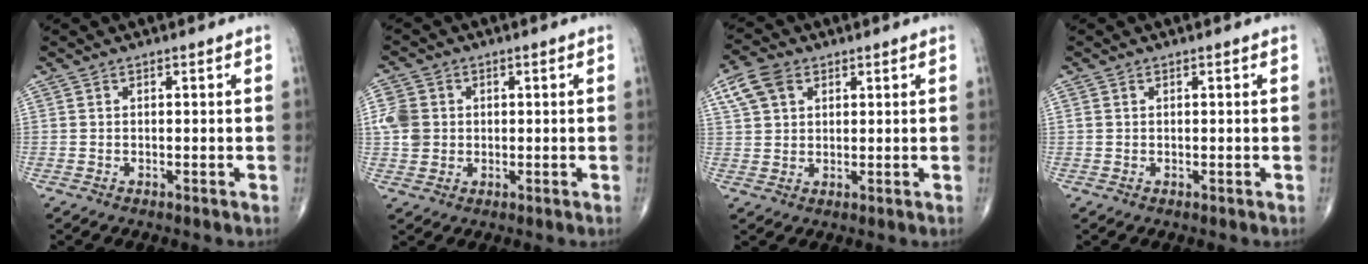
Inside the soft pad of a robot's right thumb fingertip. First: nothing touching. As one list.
[{"total": 6.3, "force": [0.6, 5.5, 3.0], "torque": [-0.050, 0.004, 0.009]}, {"total": 6.8, "force": [3.1, 4.7, 3.8], "torque": [-0.067, 0.004, 0.060]}, {"total": 0.6, "force": [0.2, 0.5, 0.3], "torque": [-0.004, 0.003, 0.003]}]